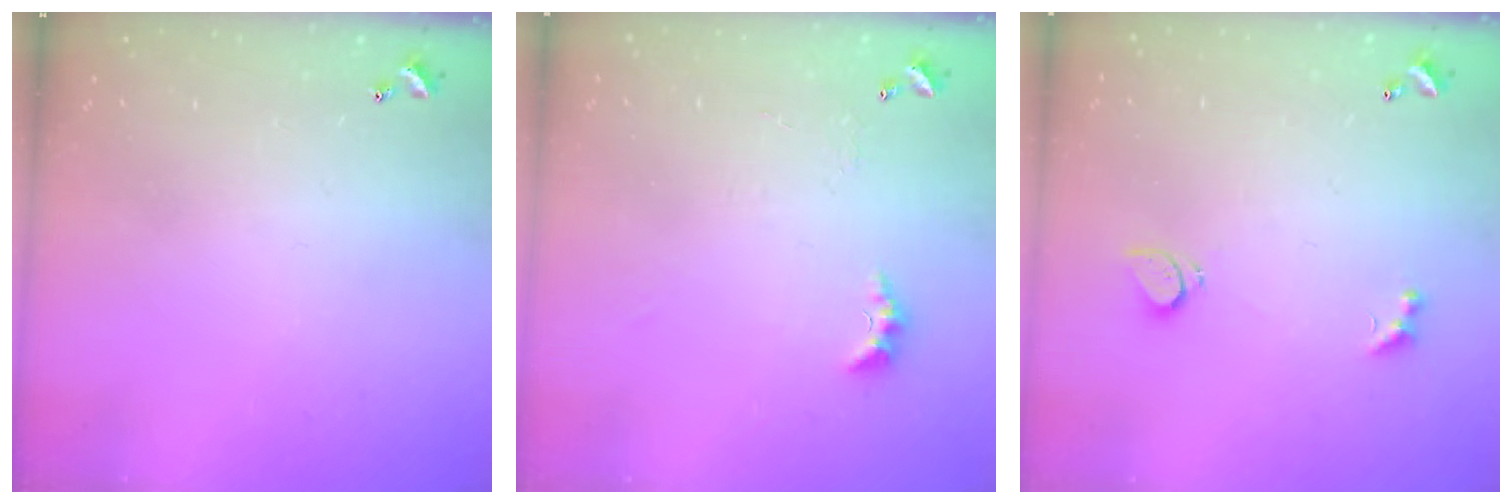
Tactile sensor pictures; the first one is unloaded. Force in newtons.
{"total": 3.0, "press": 2.9, "slide": 0.7}
{"total": 2.2, "press": 2.1, "slide": 0.6}